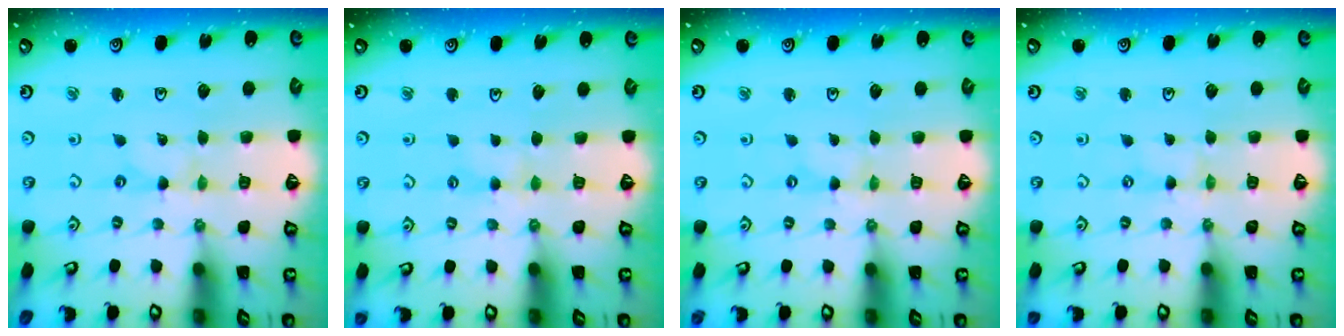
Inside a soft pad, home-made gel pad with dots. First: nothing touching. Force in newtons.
{"total": 2.3, "press": 2.3, "slide": 0.4}
{"total": 0.0}
{"total": 0.0}